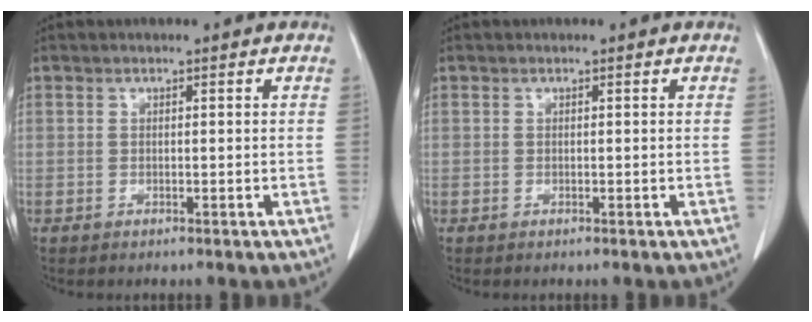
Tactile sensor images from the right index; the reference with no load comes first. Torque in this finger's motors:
{"motor_torque": [0.00, 0.00, 0.00, 0.00]}